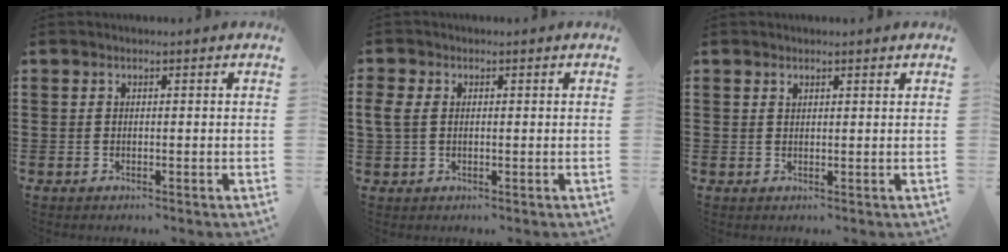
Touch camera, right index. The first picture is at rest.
{"total": 2.5, "force": [0.3, 1.8, 1.7], "torque": [-0.053, 0.003, -0.001]}
{"total": 0.8, "force": [0.6, 0.3, 0.4], "torque": [-0.009, 0.001, 0.011]}